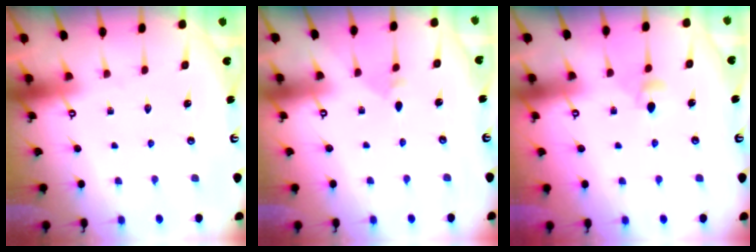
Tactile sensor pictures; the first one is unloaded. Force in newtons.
{"total": 1.7, "press": 1.6, "slide": 0.5}
{"total": 4.6, "press": 4.4, "slide": 1.1}